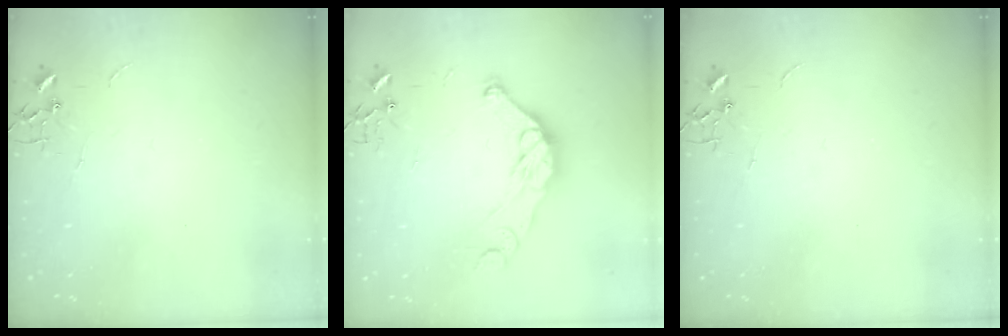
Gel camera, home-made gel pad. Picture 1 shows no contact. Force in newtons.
{"total": 12.7, "press": 12.7, "slide": 0.0}
{"total": 0.0}